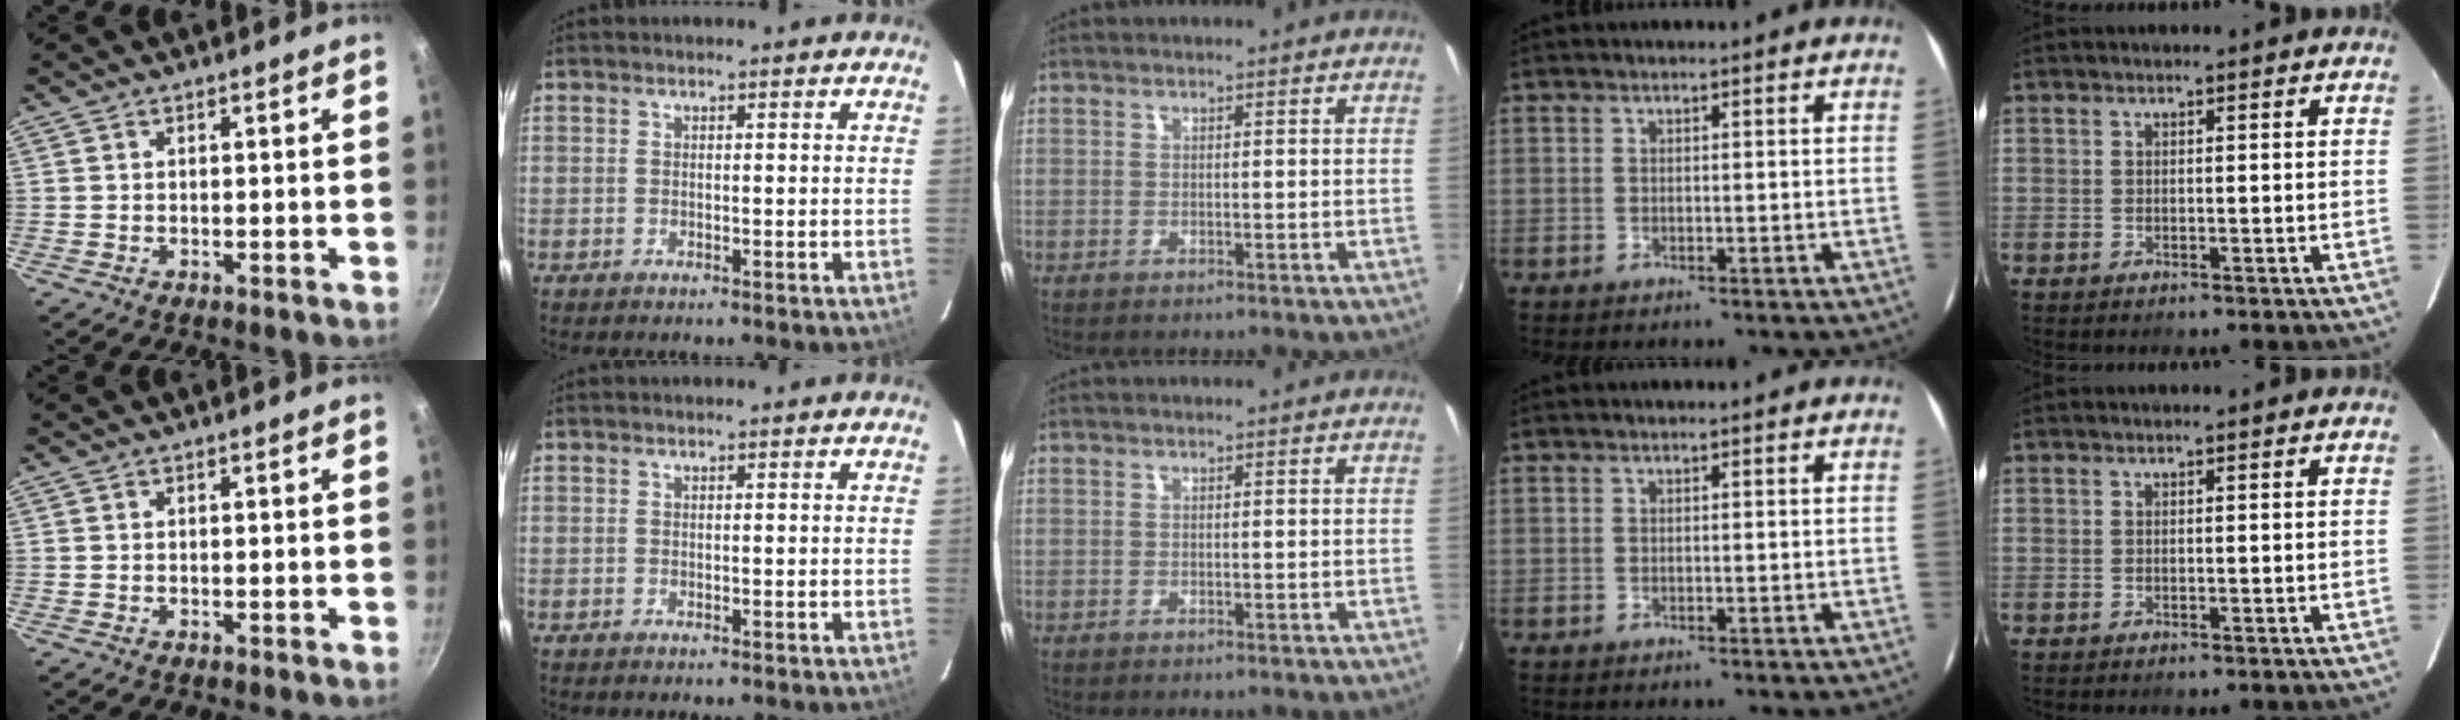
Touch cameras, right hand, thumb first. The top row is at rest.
{}